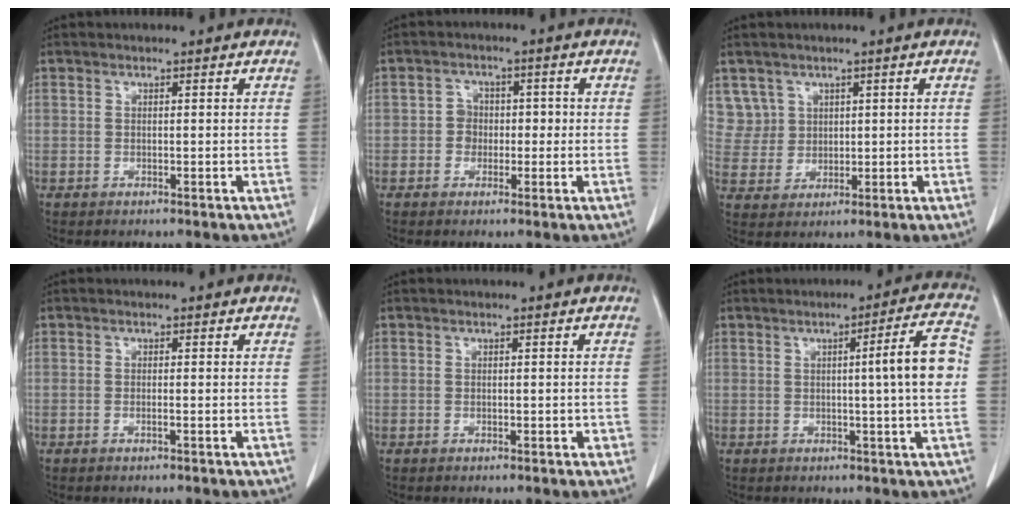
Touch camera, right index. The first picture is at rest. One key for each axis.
{"total": 3.2, "fx": -0.4, "fy": 2.9, "fz": 1.2, "tx": -0.009, "ty": 0.016, "tz": -0.009}
{"total": 5.0, "fx": 2.6, "fy": 4.3, "fz": -0.4, "tx": 0.016, "ty": 0.009, "tz": 0.059}
{"total": 0.5, "fx": -0.2, "fy": -0.1, "fz": 0.5, "tx": -0.008, "ty": 0.001, "tz": -0.003}
{"total": 1.0, "fx": -0.2, "fy": 0.7, "fz": 0.7, "tx": -0.006, "ty": 0.006, "tz": 0.001}
{"total": 7.6, "fx": 0.2, "fy": -0.9, "fz": 7.5, "tx": -0.106, "ty": 0.004, "tz": 0.001}